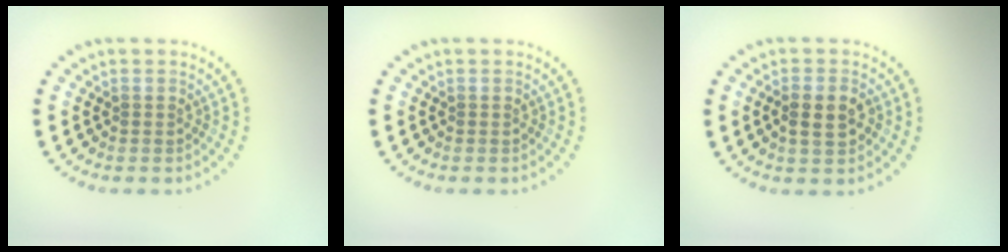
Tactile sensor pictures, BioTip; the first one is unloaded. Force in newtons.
{"total": 0.0}
{"total": 2.8, "press": 2.7, "slide": 0.5}